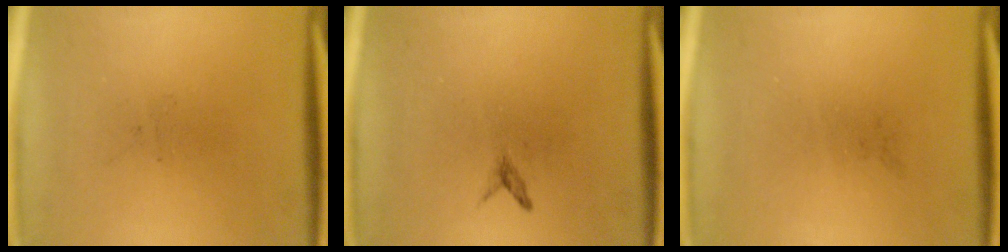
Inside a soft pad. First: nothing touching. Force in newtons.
{"total": 0.7}
{"total": 0.0}